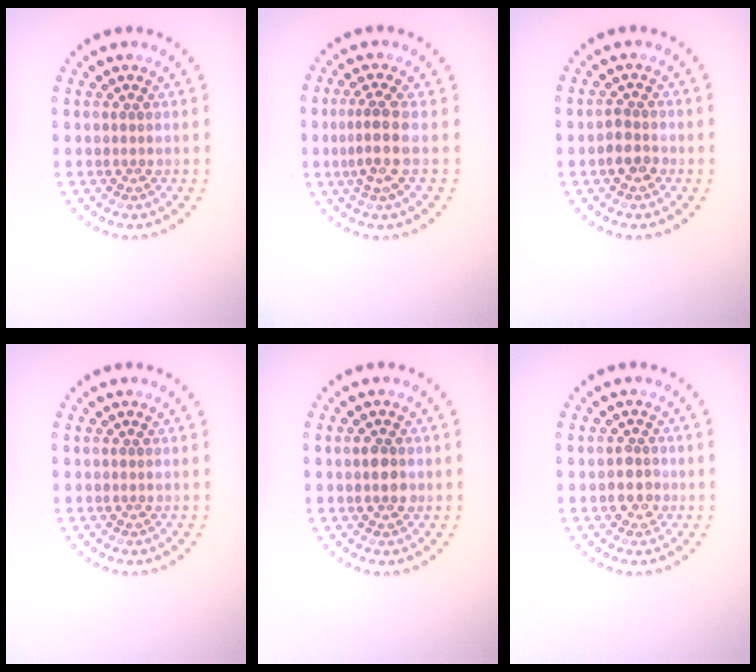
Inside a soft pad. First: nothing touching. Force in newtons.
{"total": 2.8, "press": 2.1, "slide": 1.9}
{"total": 1.7, "press": 1.6, "slide": 0.6}
{"total": 0.0}
{"total": 2.2, "press": 2.2, "slide": 0.1}
{"total": 1.7, "press": 1.6, "slide": 0.5}